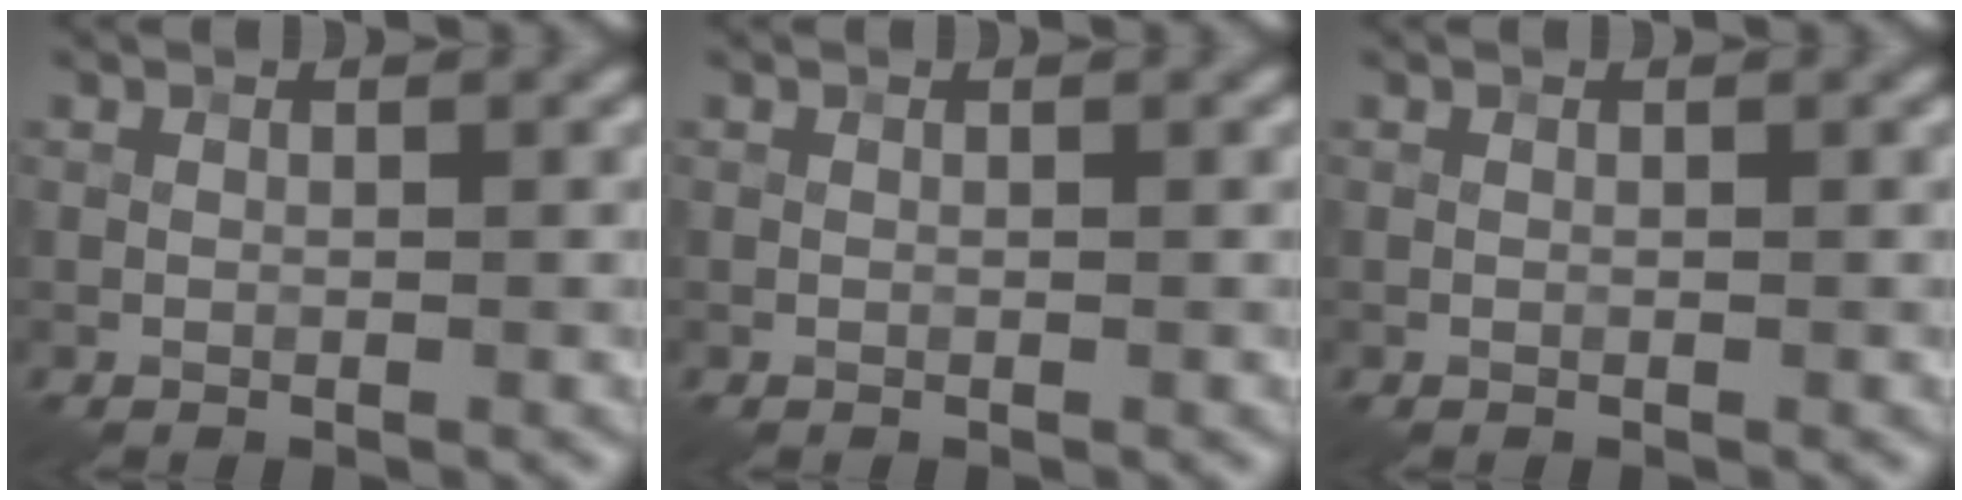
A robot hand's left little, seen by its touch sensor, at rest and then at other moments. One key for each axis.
{"total": 0.0}
{"total": 0.0}